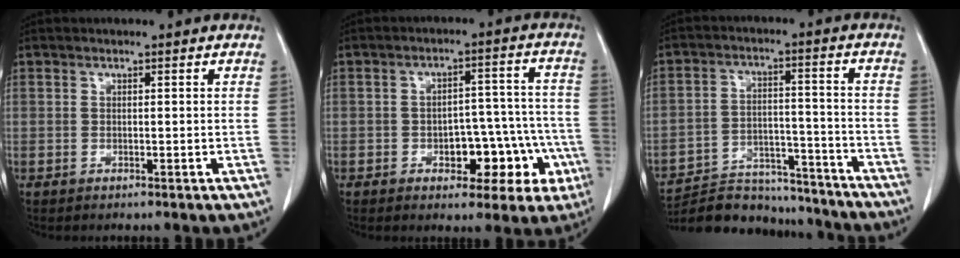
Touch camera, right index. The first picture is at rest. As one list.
[{"total": 9.9, "force": [-3.7, 5.4, 7.4], "torque": [-0.074, 0.038, -0.037]}, {"total": 17.4, "force": [-16.5, 4.2, 3.9], "torque": [-0.078, 0.020, -0.243]}]